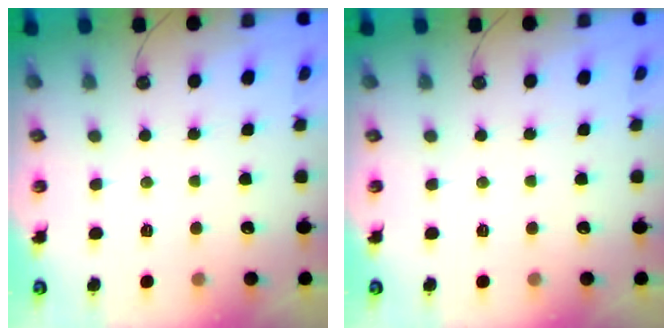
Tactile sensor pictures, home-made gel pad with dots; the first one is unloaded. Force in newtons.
{"total": 0.0}